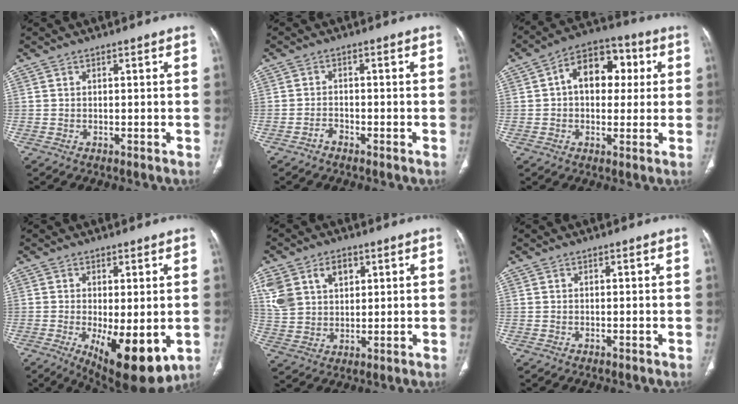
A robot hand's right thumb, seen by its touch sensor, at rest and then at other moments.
{"total": 1.5, "force": [-1.3, 0.6, 0.5], "torque": [-0.011, 0.009, -0.025]}
{"total": 12.6, "force": [2.3, 8.5, 9.0], "torque": [-0.097, 0.023, 0.027]}
{"total": 12.8, "force": [-3.2, 4.8, 11.4], "torque": [-0.166, -0.027, -0.031]}
{"total": 11.1, "force": [4.6, 7.9, 6.4], "torque": [-0.112, -0.003, 0.098]}
{"total": 0.0}